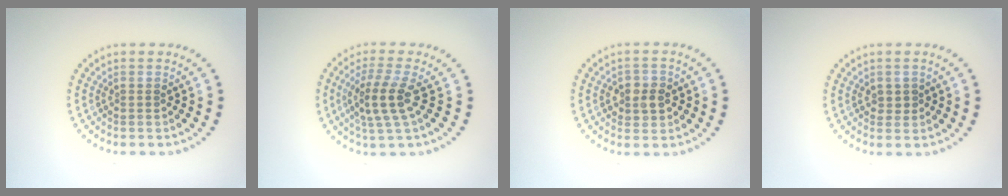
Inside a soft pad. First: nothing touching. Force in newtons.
{"total": 3.6, "press": 3.1, "slide": 1.8}
{"total": 2.3, "press": 2.3, "slide": 0.2}
{"total": 0.8, "press": 0.8, "slide": 0.2}